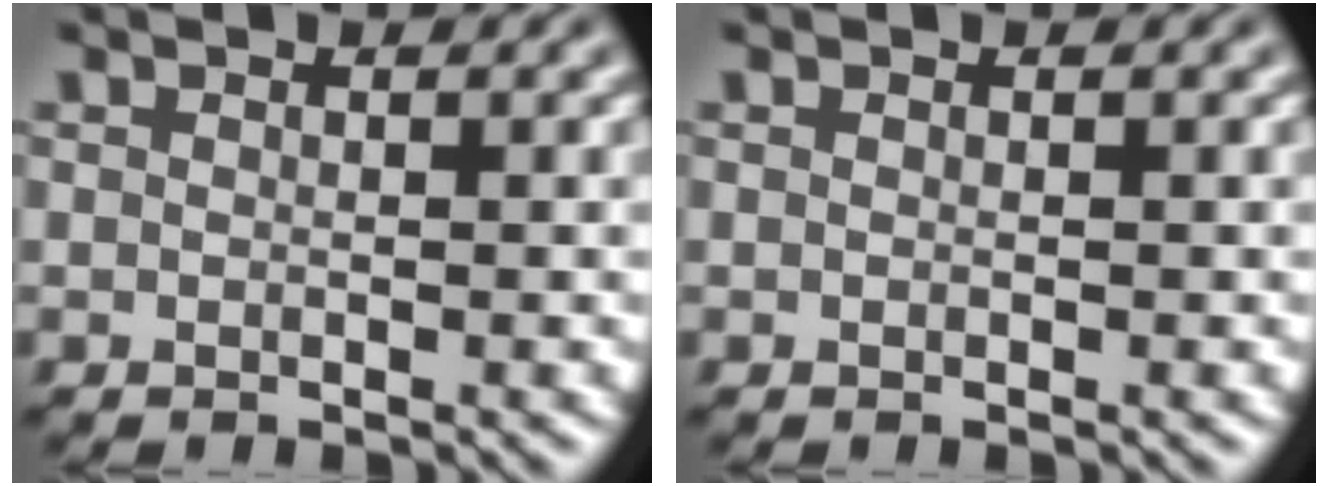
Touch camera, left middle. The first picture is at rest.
{"total": 0.0}